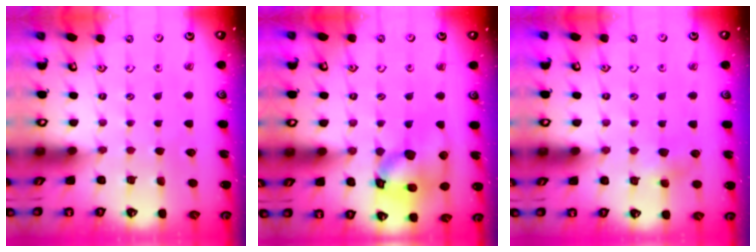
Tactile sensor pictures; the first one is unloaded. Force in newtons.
{"total": 16.7, "press": 16.5, "slide": 2.3}
{"total": 4.8, "press": 4.8, "slide": 0.5}